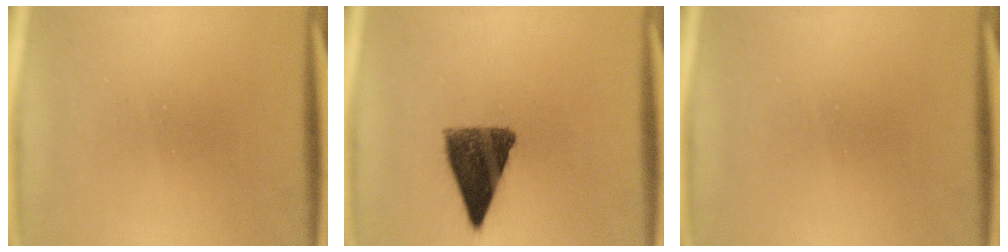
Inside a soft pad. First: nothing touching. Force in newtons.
{"total": 9.4}
{"total": 0.0}